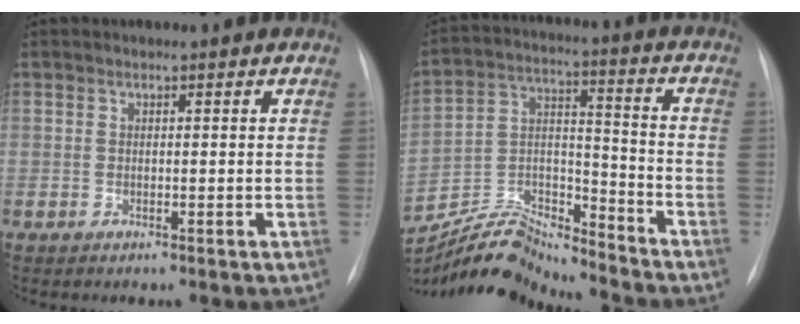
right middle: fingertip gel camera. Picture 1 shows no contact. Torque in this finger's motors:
{"motor_torque": [0.37, -1.77, 0.05, 0.03]}